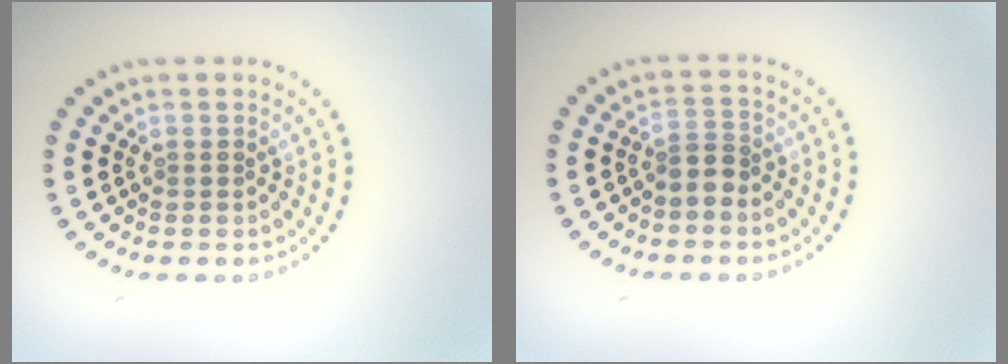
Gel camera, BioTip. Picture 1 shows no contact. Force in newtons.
{"total": 2.1, "press": 1.7, "slide": 1.3}